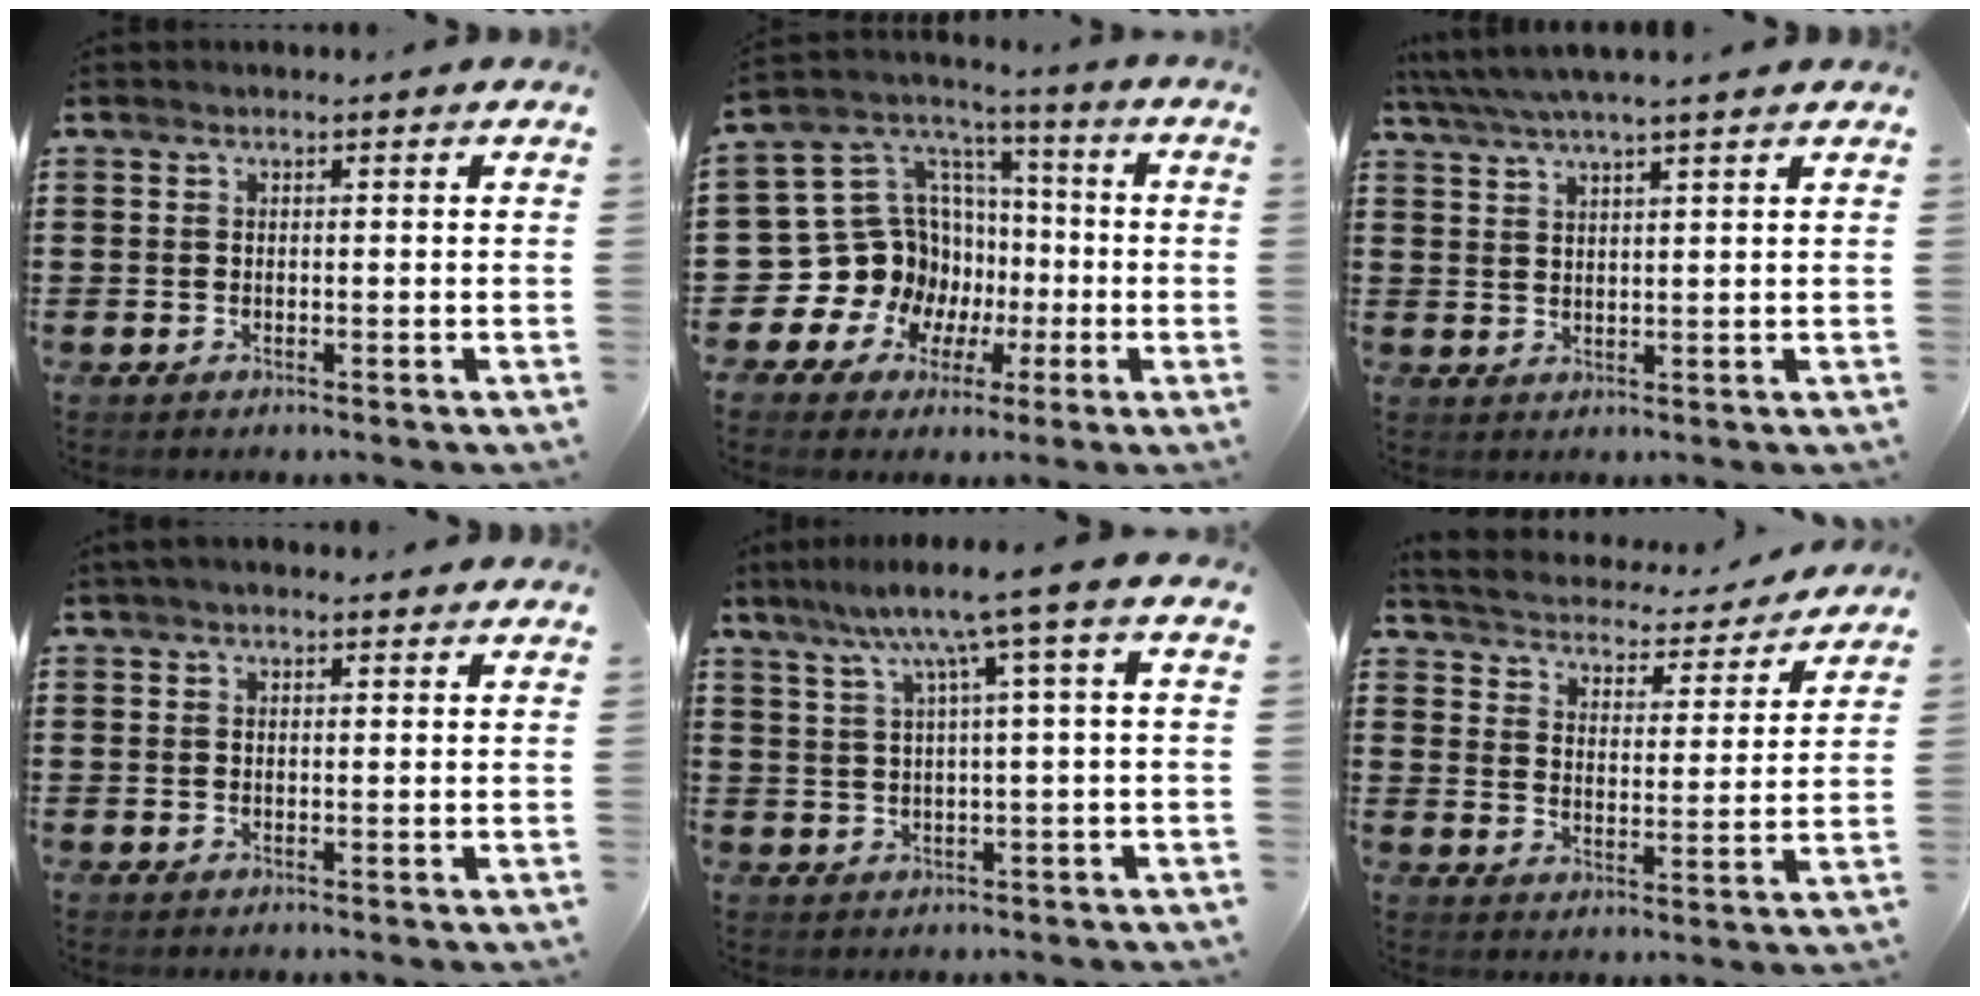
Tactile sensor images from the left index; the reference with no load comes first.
{"total": 15.4, "force": [-2.8, 14.2, 5.1], "torque": [-0.157, -0.027, -0.018]}
{"total": 3.6, "force": [3.1, 0.1, 1.9], "torque": [-0.046, -0.005, 0.056]}
{"total": 1.4, "force": [1.0, 0.5, 0.8], "torque": [-0.017, 0.005, 0.020]}
{"total": 6.8, "force": [2.4, -0.4, 6.3], "torque": [-0.129, -0.005, 0.032]}
{"total": 3.8, "force": [3.8, 0.1, 0.1], "torque": [-0.027, -0.032, 0.058]}